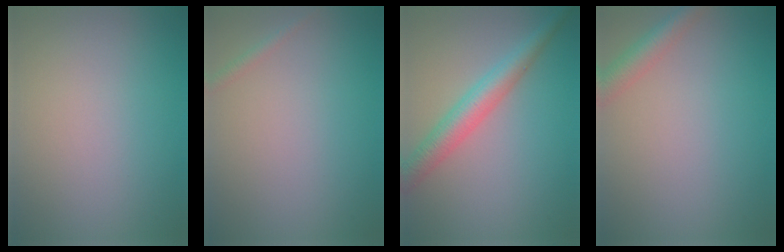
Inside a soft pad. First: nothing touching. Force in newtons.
{"total": 0.8, "press": 0.7, "slide": 0.1}
{"total": 4.3, "press": 4.3, "slide": 0.1}
{"total": 2.8, "press": 2.8, "slide": 0.1}